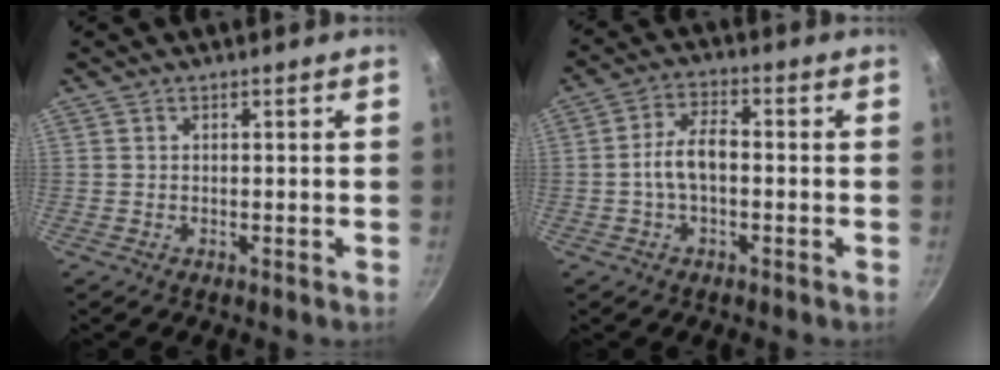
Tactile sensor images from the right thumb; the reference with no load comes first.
{"total": 6.5, "force": [-0.9, 3.4, 5.5], "torque": [-0.098, 0.028, -0.022]}